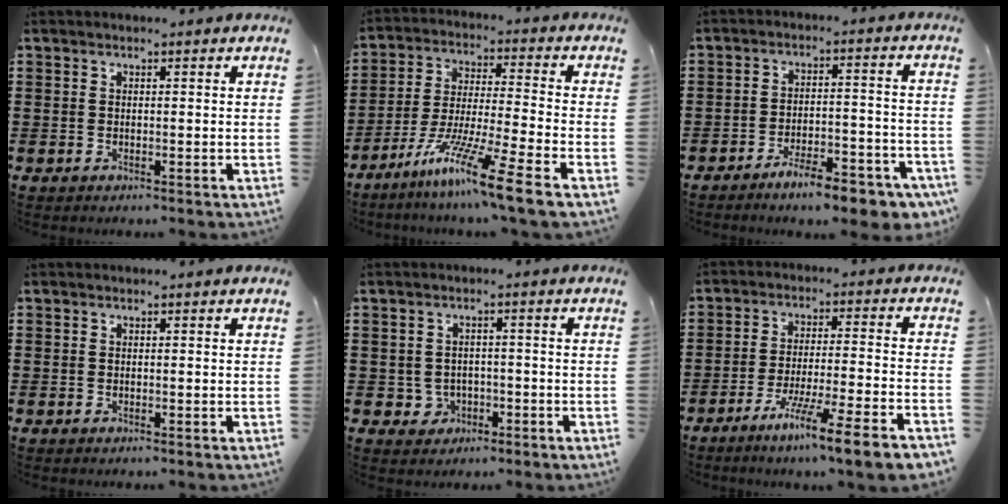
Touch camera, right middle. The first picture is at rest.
{"total": 12.0, "force": [-8.9, -0.6, 7.9], "torque": [-0.154, 0.000, -0.175]}
{"total": 8.2, "force": [-6.7, 1.3, 4.5], "torque": [-0.068, 0.007, -0.121]}
{"total": 0.0}
{"total": 2.3, "force": [-1.0, 2.0, 0.7], "torque": [-0.023, 0.001, -0.024]}
{"total": 9.0, "force": [-6.9, -0.6, 5.8], "torque": [-0.107, -0.011, -0.132]}